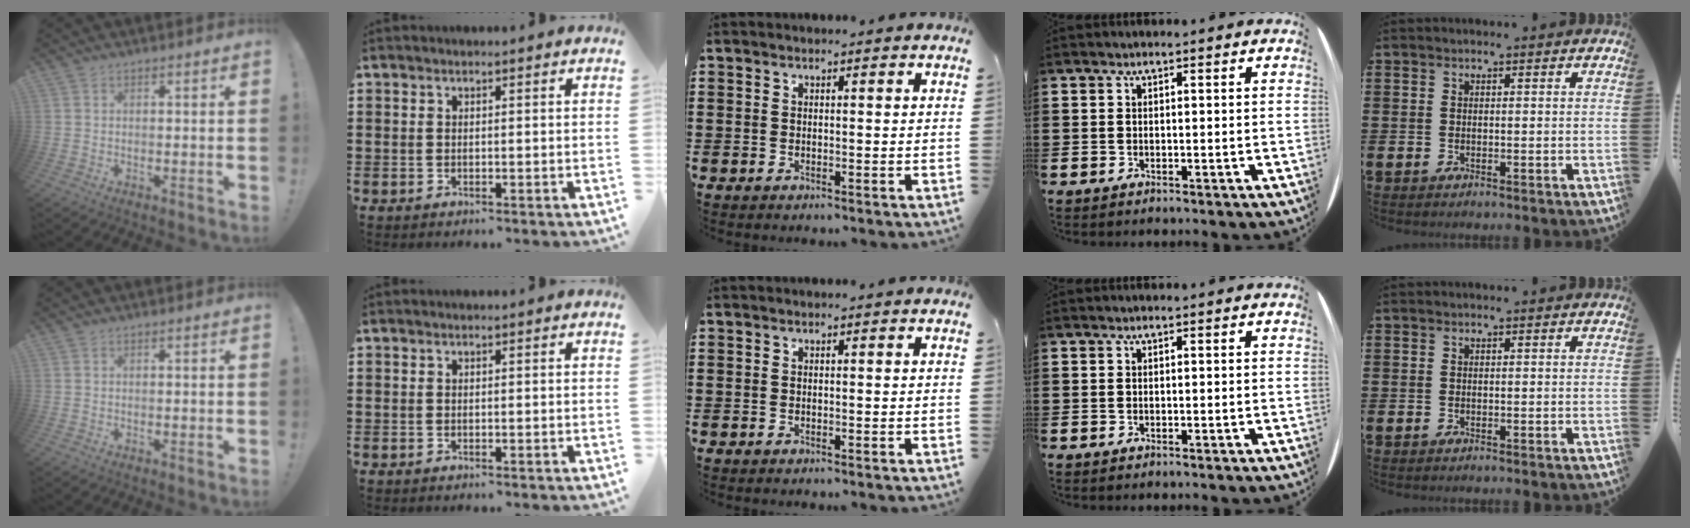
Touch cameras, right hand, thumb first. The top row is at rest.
{}